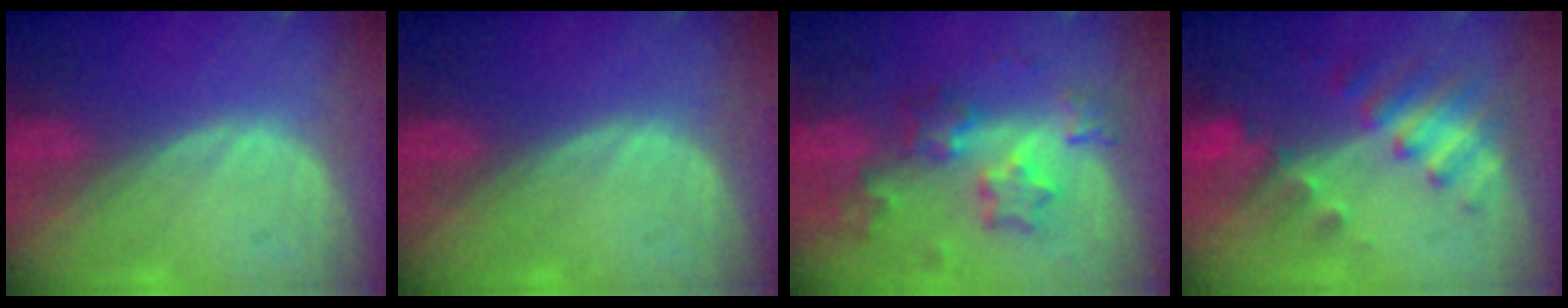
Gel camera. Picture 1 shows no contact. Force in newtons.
{"total": 0.0}
{"total": 8.4, "press": 7.3, "slide": 4.1}
{"total": 7.8, "press": 6.9, "slide": 3.7}